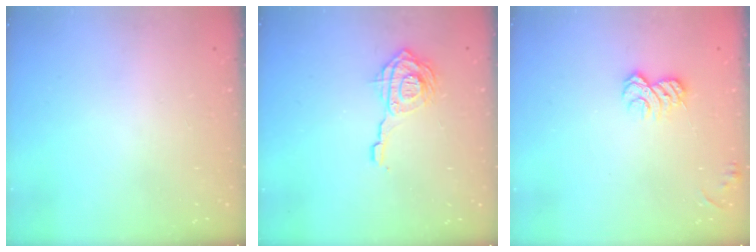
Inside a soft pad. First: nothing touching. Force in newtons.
{"total": 11.2, "press": 11.1, "slide": 0.9}
{"total": 6.6, "press": 6.6, "slide": 0.9}